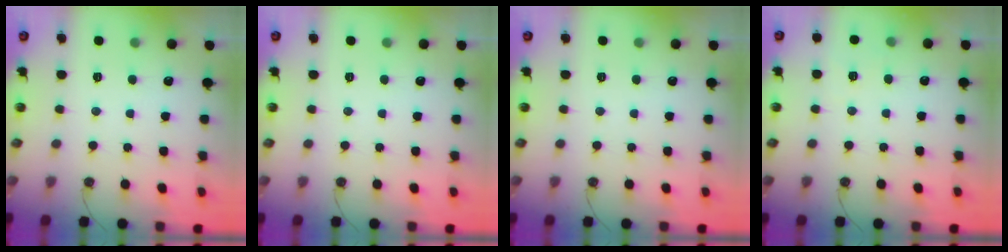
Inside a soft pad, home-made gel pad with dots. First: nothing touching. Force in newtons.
{"total": 0.0}
{"total": 0.0}
{"total": 3.7, "press": 2.6, "slide": 2.6}